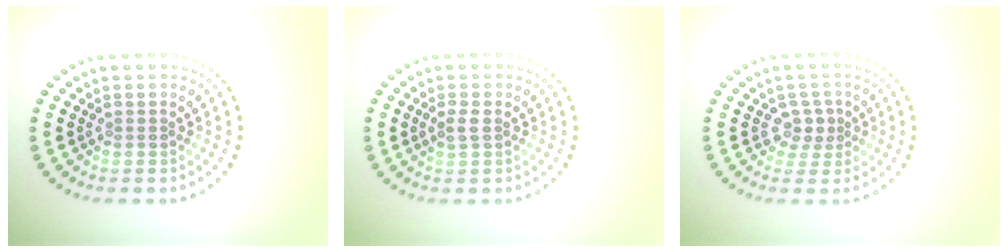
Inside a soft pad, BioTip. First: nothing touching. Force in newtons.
{"total": 1.2, "press": 1.2, "slide": 0.2}
{"total": 2.0, "press": 1.5, "slide": 1.2}